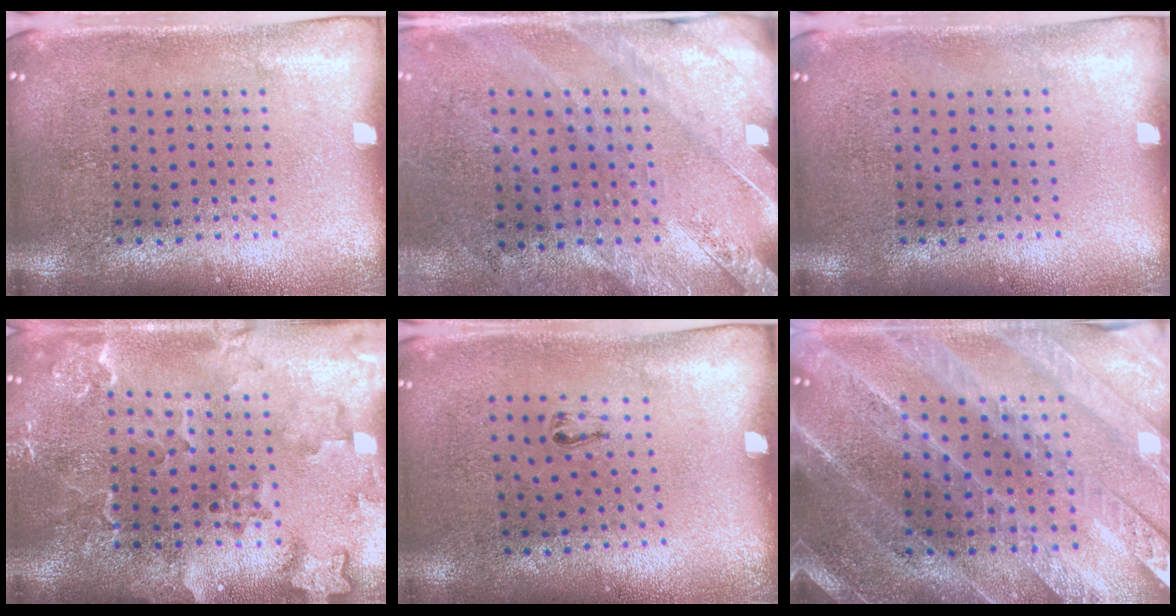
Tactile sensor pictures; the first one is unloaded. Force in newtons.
{"total": 2.5, "press": 2.2, "slide": 1.2}
{"total": 0.0}
{"total": 2.6, "press": 2.3, "slide": 1.1}
{"total": 0.5, "press": 0.3, "slide": 0.5}
{"total": 2.8, "press": 2.8, "slide": 0.5}